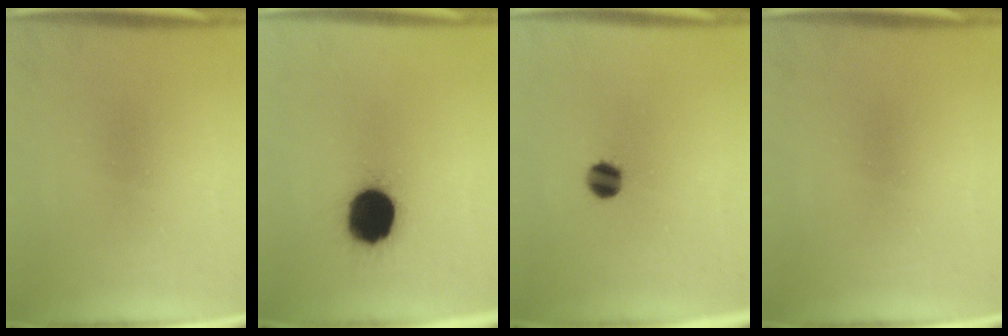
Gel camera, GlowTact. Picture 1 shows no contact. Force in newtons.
{"total": 15.9}
{"total": 5.0}
{"total": 0.0}